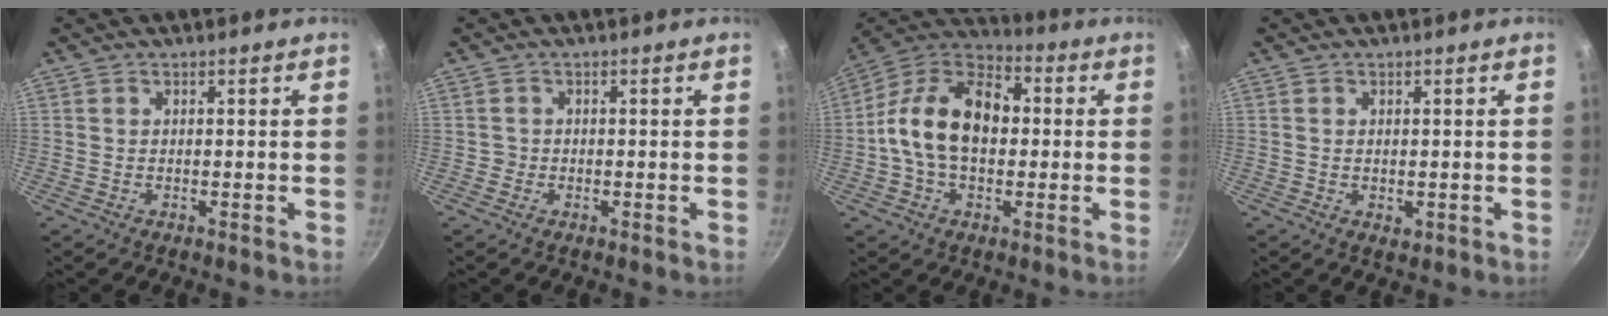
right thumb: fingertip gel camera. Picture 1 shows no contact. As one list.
[{"total": 1.0, "force": [-0.3, 0.9, 0.0], "torque": [0.002, 0.003, -0.007]}, {"total": 17.4, "force": [0.2, 11.5, 13.0], "torque": [-0.192, 0.036, -0.018]}, {"total": 1.4, "force": [0.0, 1.0, 0.9], "torque": [-0.013, -0.002, 0.001]}]